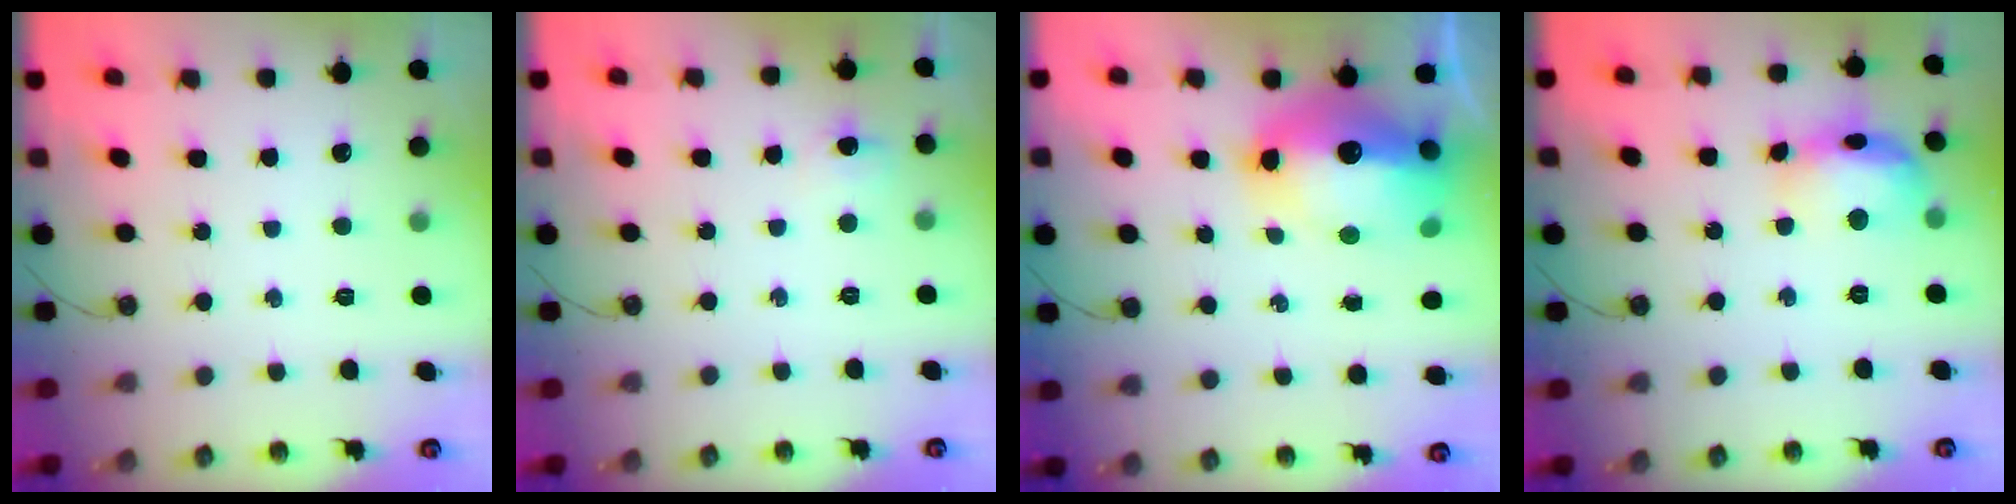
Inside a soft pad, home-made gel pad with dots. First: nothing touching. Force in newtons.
{"total": 7.8, "press": 3.5, "slide": 7.0}
{"total": 18.0, "press": 17.4, "slide": 4.4}
{"total": 17.8, "press": 14.4, "slide": 10.5}